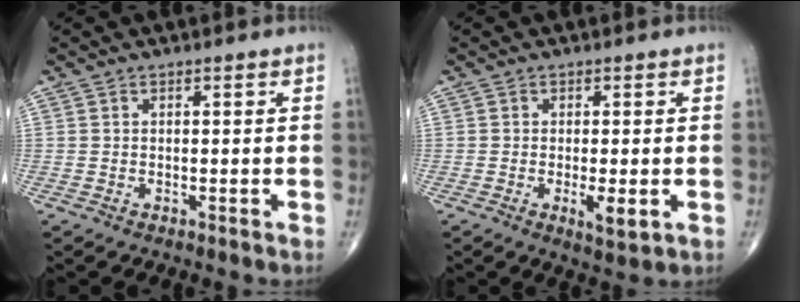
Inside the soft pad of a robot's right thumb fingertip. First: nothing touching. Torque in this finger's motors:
{"motor_torque": [0.53, 0.37, -0.18, -0.24, 0.21]}